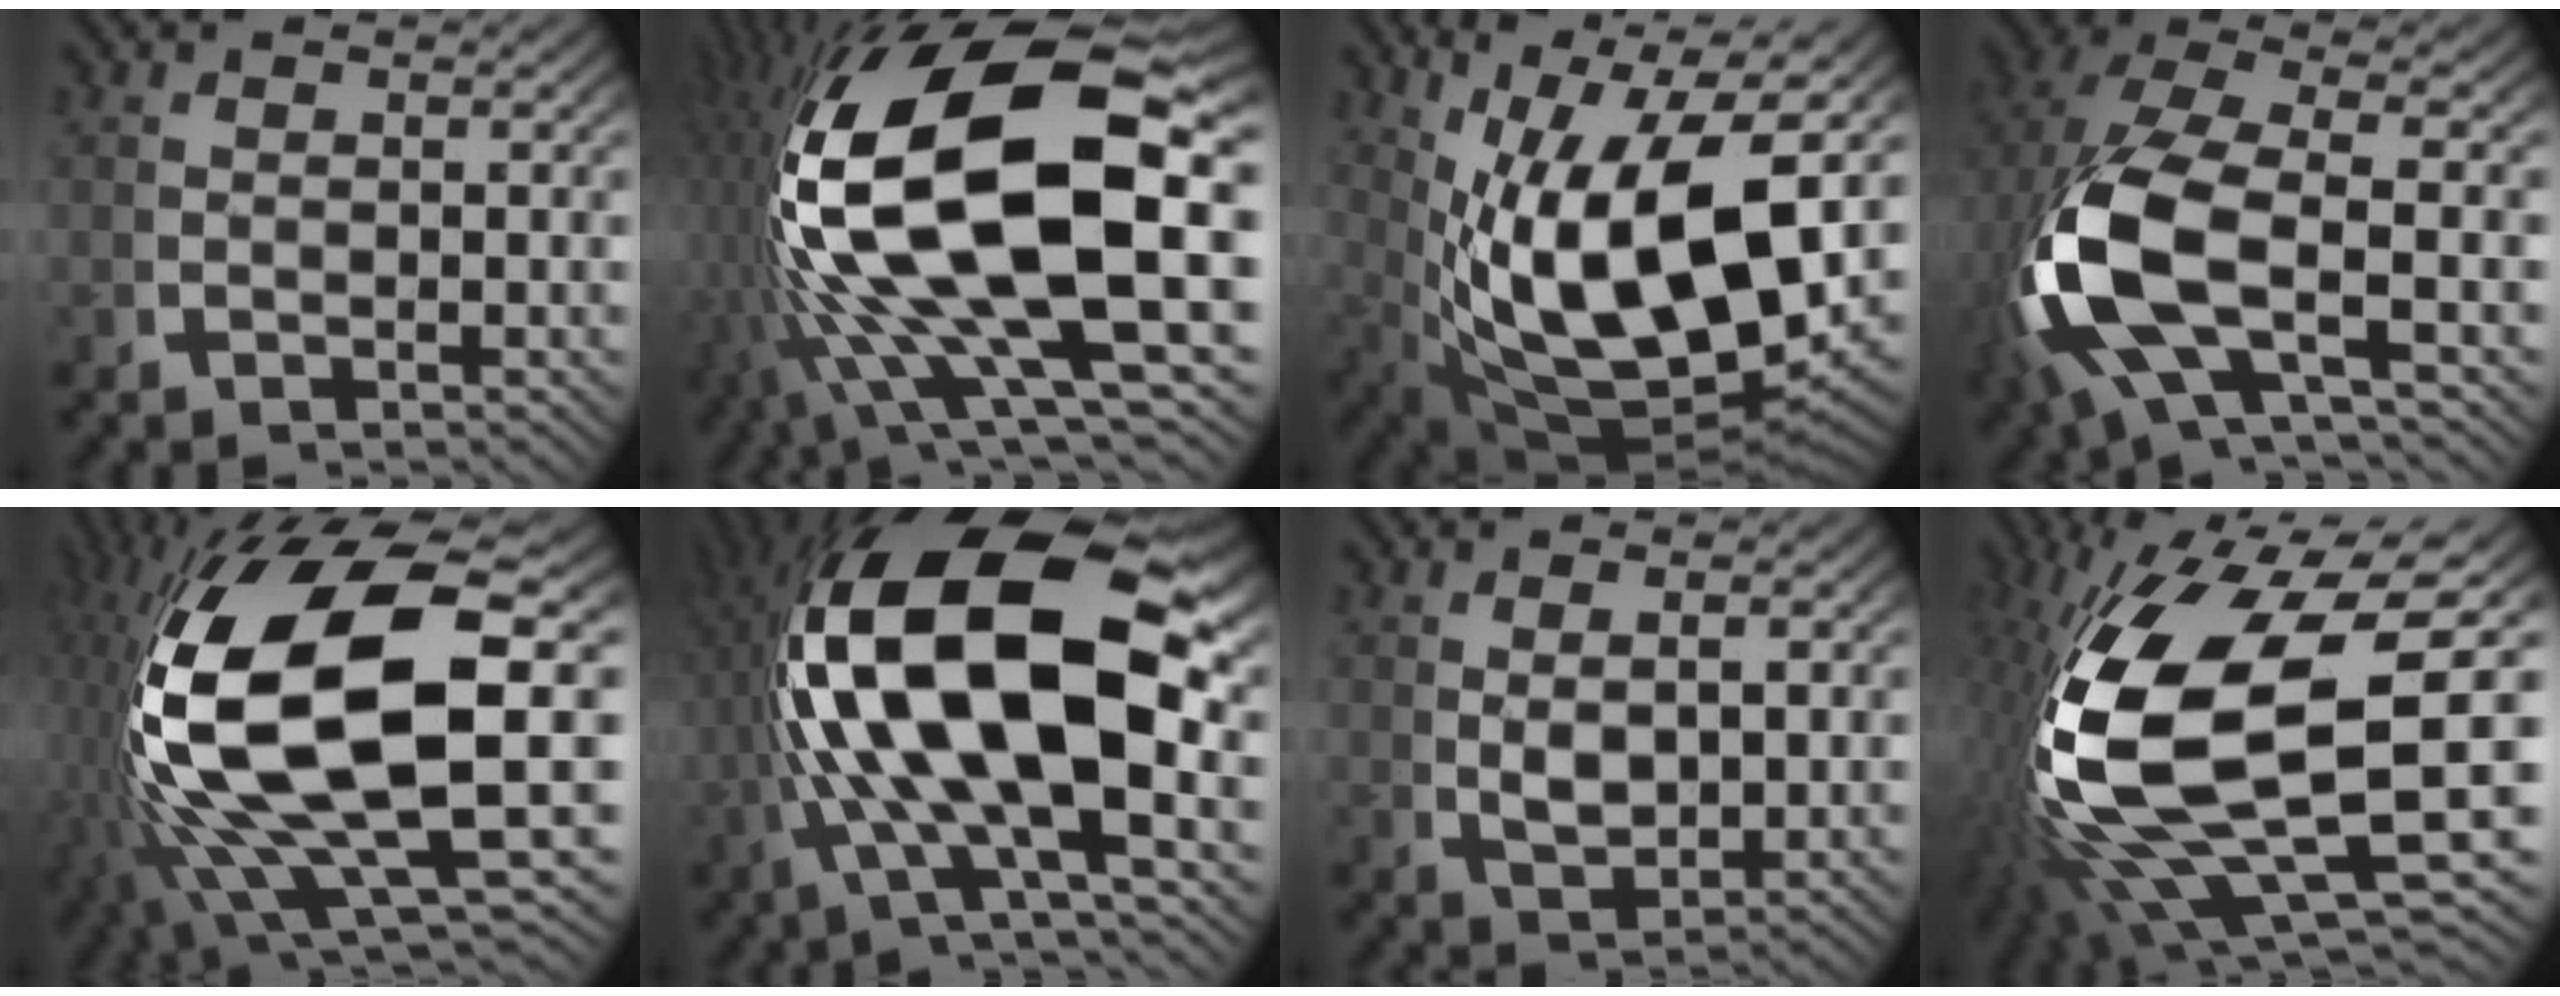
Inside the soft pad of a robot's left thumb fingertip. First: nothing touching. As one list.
[{"total": 25.8, "force": [0.6, 13.4, 22.0], "torque": [-0.447, -0.067, 0.054]}, {"total": 22.3, "force": [0.9, 14.2, 17.1], "torque": [-0.313, -0.051, 0.042]}, {"total": 12.6, "force": [-0.8, 6.3, 10.9], "torque": [-0.286, -0.024, 0.005]}, {"total": 23.5, "force": [0.1, 11.8, 20.3], "torque": [-0.439, -0.050, 0.039]}, {"total": 21.1, "force": [1.7, 9.6, 18.7], "torque": [-0.368, -0.013, 0.036]}, {"total": 3.1, "force": [0.7, 1.5, 2.6], "torque": [-0.054, -0.005, 0.026]}, {"total": 22.0, "force": [-1.2, 11.8, 18.5], "torque": [-0.424, -0.064, 0.026]}]